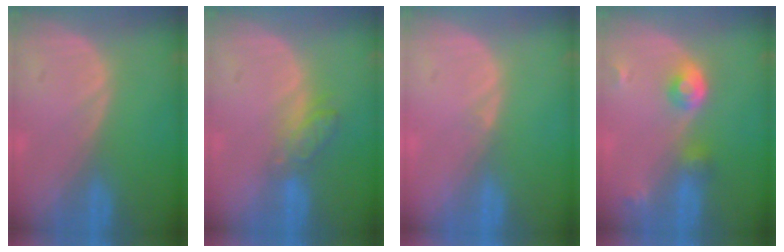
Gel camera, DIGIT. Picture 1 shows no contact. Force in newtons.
{"total": 4.4, "press": 4.1, "slide": 1.6}
{"total": 0.6, "press": 0.4, "slide": 0.5}
{"total": 4.1, "press": 4.1, "slide": 0.6}